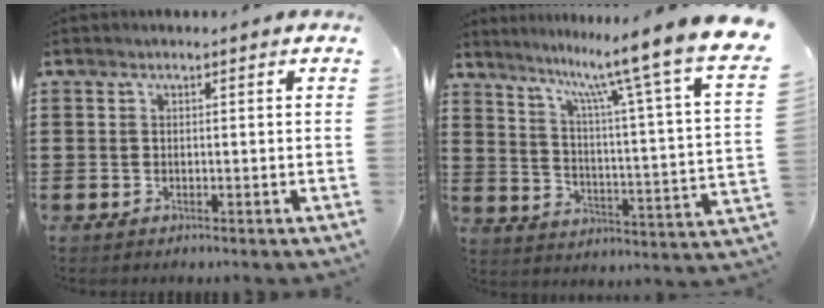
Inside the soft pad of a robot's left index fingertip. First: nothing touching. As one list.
[{"total": 10.3, "force": [8.3, -1.1, 6.0], "torque": [-0.126, -0.080, 0.121]}]